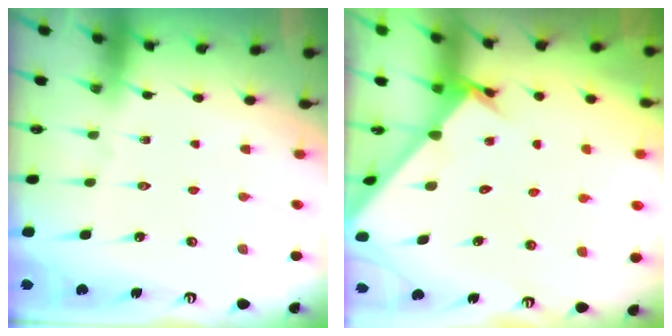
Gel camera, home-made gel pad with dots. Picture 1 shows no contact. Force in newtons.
{"total": 2.3, "press": 2.3, "slide": 0.0}